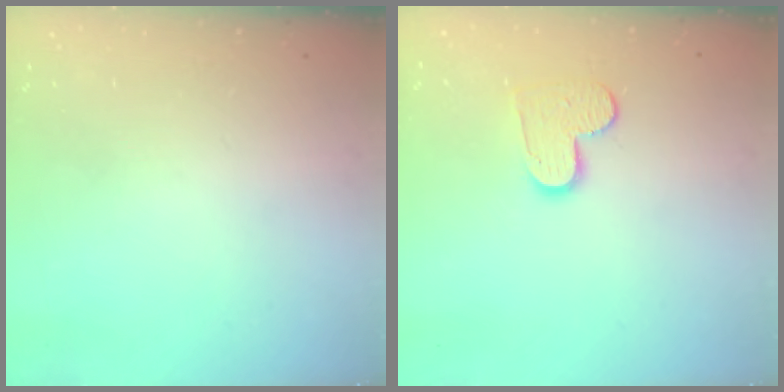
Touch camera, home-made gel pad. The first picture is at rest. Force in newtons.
{"total": 9.2, "press": 9.2, "slide": 0.6}